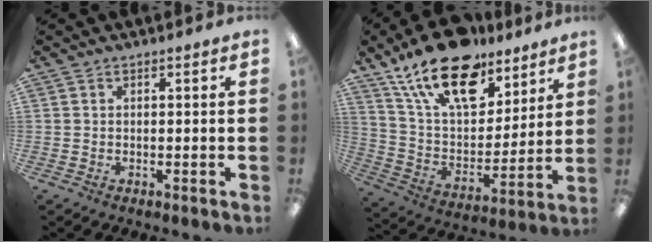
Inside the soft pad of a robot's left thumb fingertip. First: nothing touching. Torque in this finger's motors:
{"motor_torque": [2.01, 2.03, 1.33, -1.44, 0.40]}